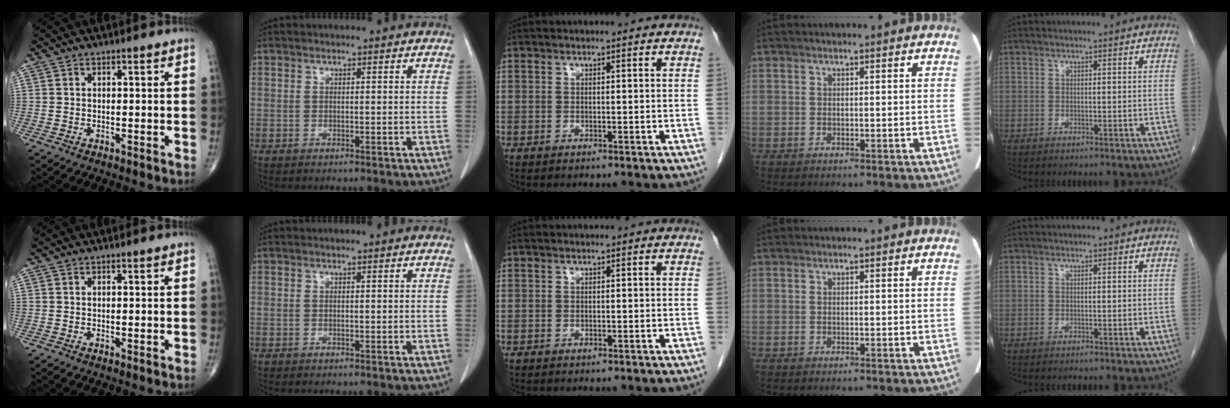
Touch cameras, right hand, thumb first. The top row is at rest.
{}